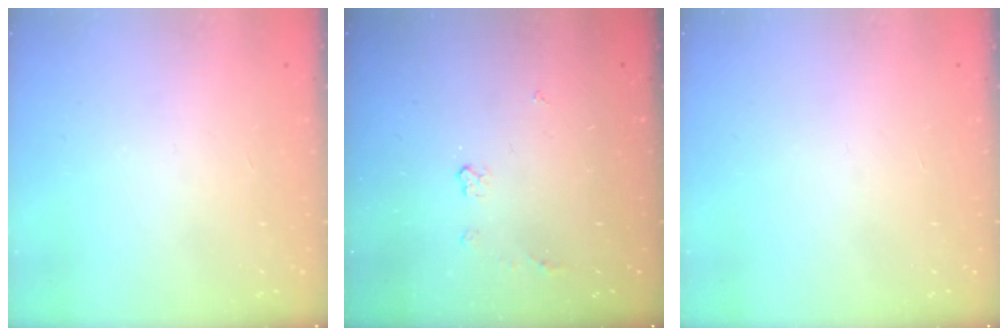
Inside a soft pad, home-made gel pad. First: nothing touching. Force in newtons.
{"total": 3.7, "press": 3.7, "slide": 0.7}
{"total": 0.0}